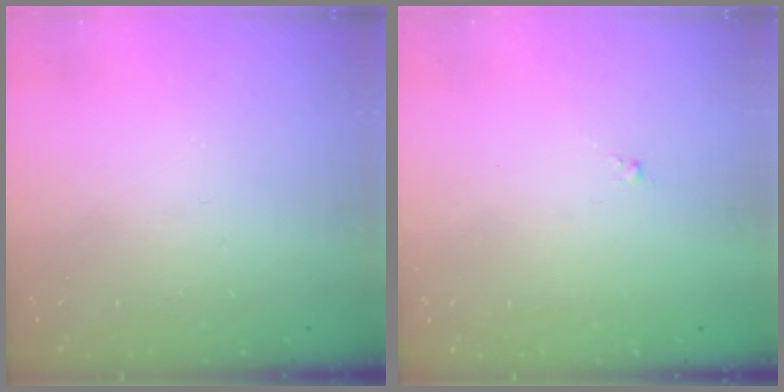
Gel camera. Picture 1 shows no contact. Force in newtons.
{"total": 0.0}